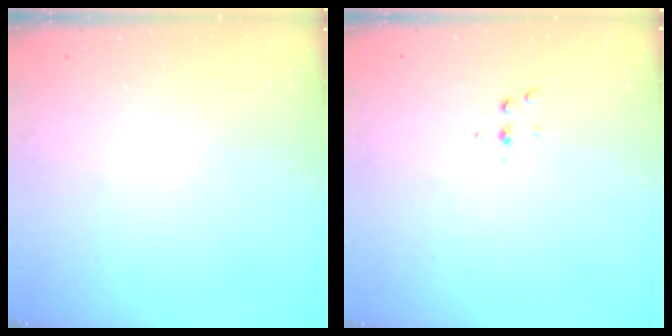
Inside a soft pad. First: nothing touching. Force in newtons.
{"total": 2.5, "press": 2.4, "slide": 0.2}